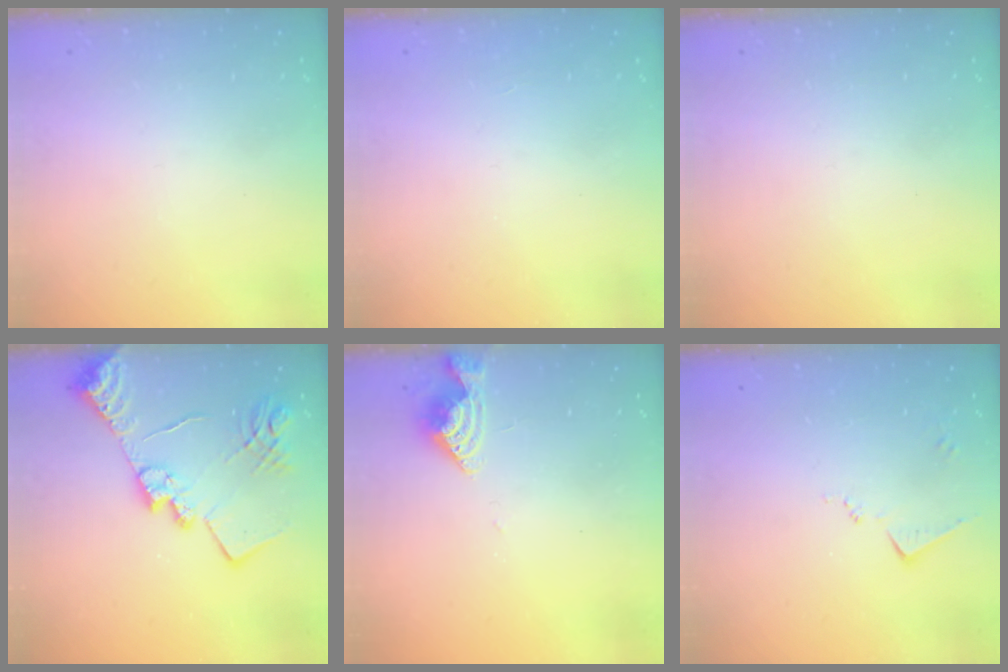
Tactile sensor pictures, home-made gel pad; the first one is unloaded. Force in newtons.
{"total": 1.2, "press": 1.2, "slide": 0.1}
{"total": 0.0}
{"total": 17.2, "press": 17.1, "slide": 1.7}
{"total": 5.8, "press": 5.8, "slide": 0.7}
{"total": 7.8, "press": 7.7, "slide": 0.8}